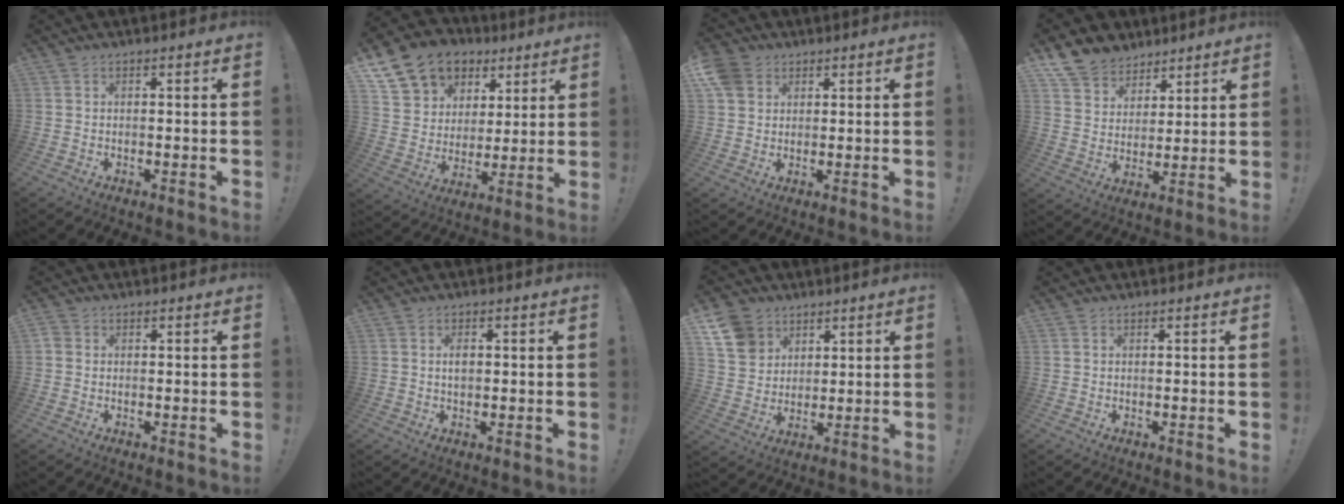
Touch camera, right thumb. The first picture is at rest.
{"total": 14.4, "force": [8.4, 10.9, 4.4], "torque": [-0.074, -0.052, 0.174]}
{"total": 6.6, "force": [3.2, 5.2, 2.4], "torque": [-0.038, -0.007, 0.066]}
{"total": 9.6, "force": [7.5, 5.8, 1.2], "torque": [-0.036, -0.056, 0.152]}
{"total": 1.5, "force": [0.0, 1.3, 0.6], "torque": [-0.014, 0.006, 0.002]}
{"total": 2.2, "force": [0.2, 1.5, 1.6], "torque": [-0.021, 0.002, -0.001]}
{"total": 11.6, "force": [5.4, 9.8, 3.0], "torque": [-0.035, -0.029, 0.111]}
{"total": 0.0}